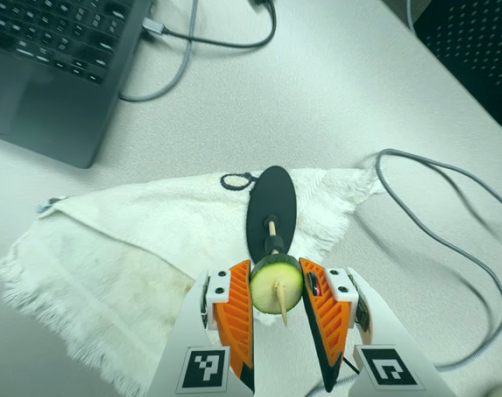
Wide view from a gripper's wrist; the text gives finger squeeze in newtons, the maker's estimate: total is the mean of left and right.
{"total": 10.4, "left": 10.6, "right": 10.3}